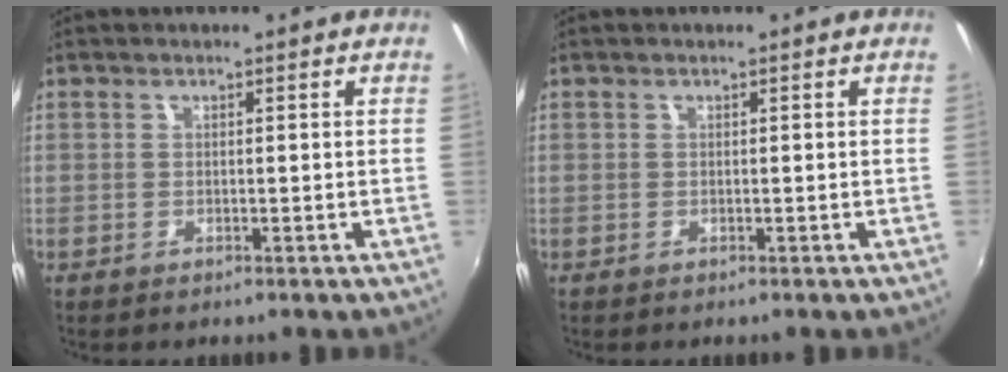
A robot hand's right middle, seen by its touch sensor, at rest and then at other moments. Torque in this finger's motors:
{"motor_torque": [0.00, 0.00, 0.00, 0.00]}